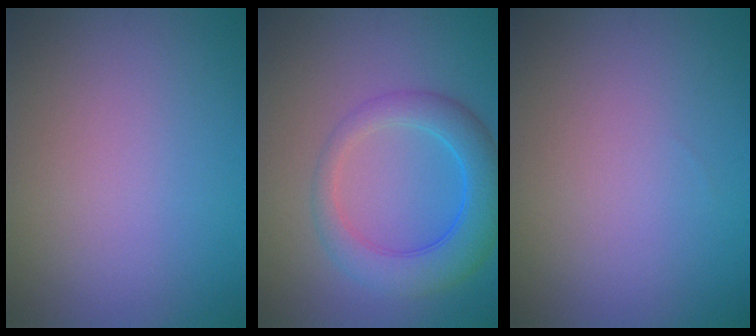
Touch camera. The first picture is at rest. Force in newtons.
{"total": 5.4, "press": 5.4, "slide": 0.2}
{"total": 0.0}